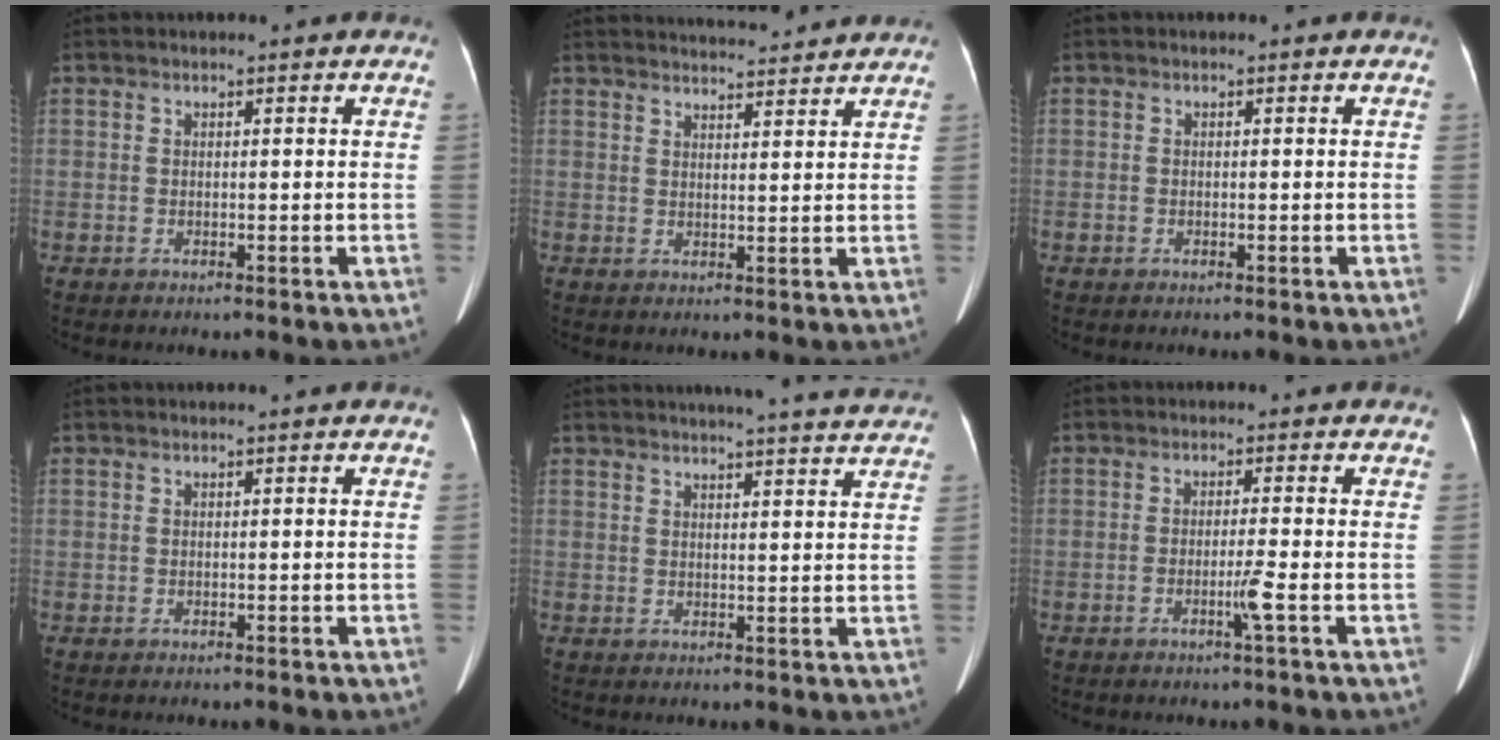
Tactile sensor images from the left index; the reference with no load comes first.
{"total": 7.7, "force": [7.5, 0.4, 1.6], "torque": [-0.025, 0.018, 0.096]}
{"total": 0.5, "force": [-0.3, 0.4, 0.1], "torque": [-0.004, 0.002, -0.006]}
{"total": 0.0}
{"total": 15.2, "force": [14.1, 1.1, 5.6], "torque": [-0.071, 0.003, 0.164]}
{"total": 2.4, "force": [-1.1, -0.7, 2.0], "torque": [-0.040, -0.005, -0.020]}